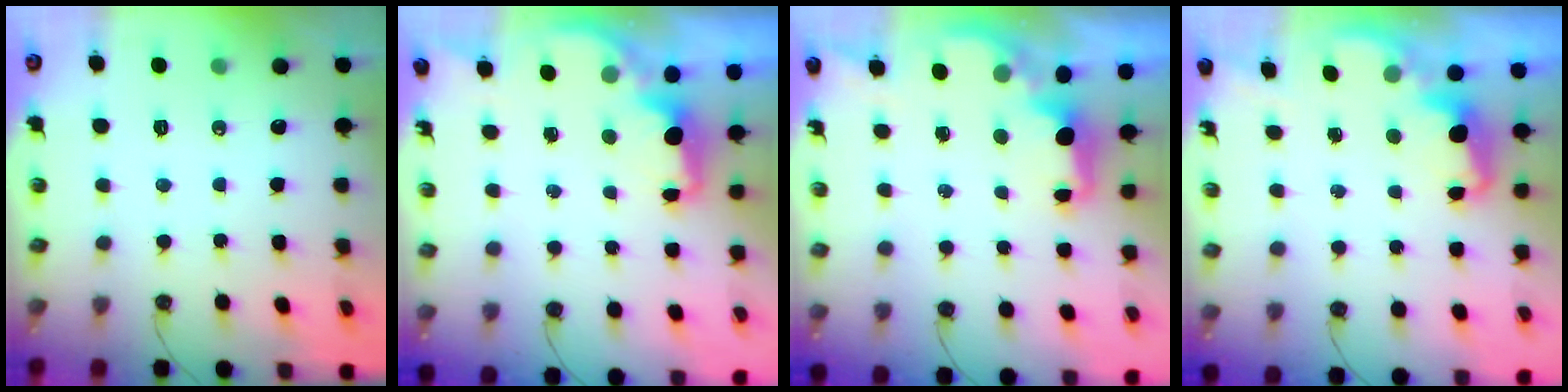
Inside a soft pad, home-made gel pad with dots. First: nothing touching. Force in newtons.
{"total": 2.3, "press": 2.2, "slide": 0.8}
{"total": 1.8, "press": 1.7, "slide": 0.6}
{"total": 2.5, "press": 2.5, "slide": 0.6}